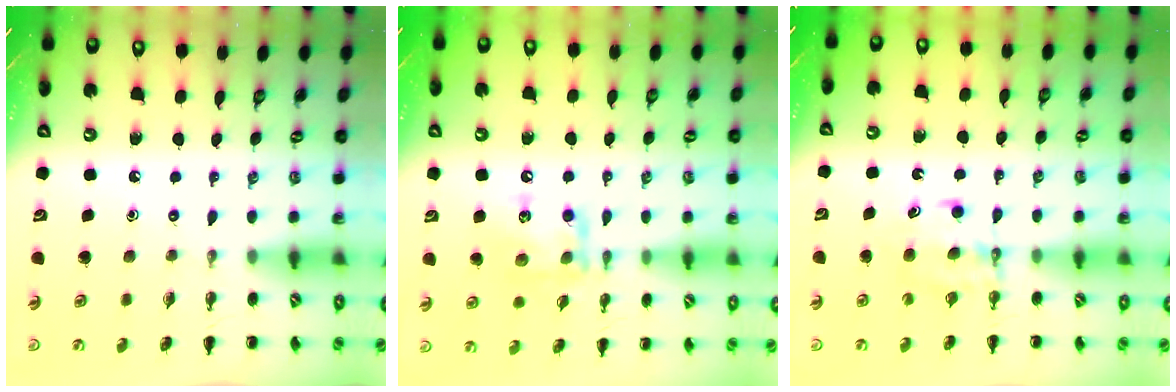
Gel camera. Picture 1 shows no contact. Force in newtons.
{"total": 13.4, "press": 13.3, "slide": 1.3}
{"total": 5.2, "press": 5.1, "slide": 0.9}